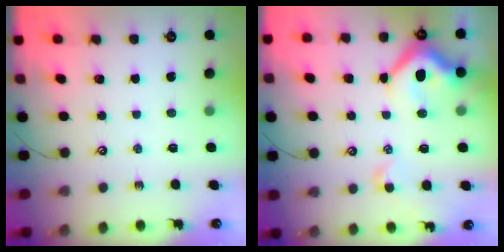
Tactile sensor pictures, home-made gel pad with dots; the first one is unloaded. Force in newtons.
{"total": 10.2, "press": 10.1, "slide": 1.4}